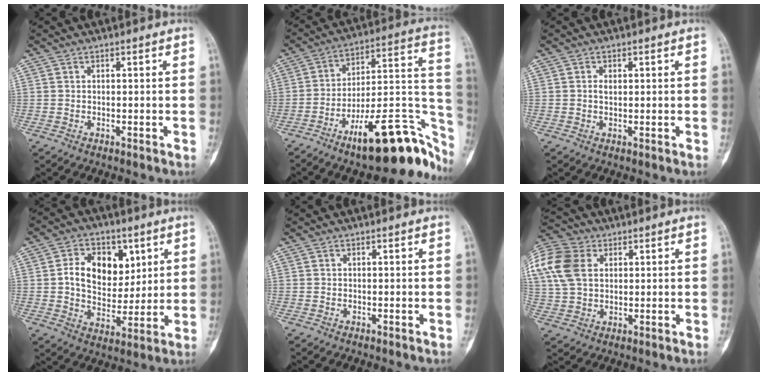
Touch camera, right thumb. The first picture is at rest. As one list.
[{"total": 24.4, "force": [-13.8, 7.7, 18.6], "torque": [-0.180, 0.107, -0.205]}, {"total": 1.3, "force": [0.3, 0.9, 0.9], "torque": [-0.014, 0.003, 0.005]}, {"total": 12.9, "force": [3.6, 9.2, 8.3], "torque": [-0.087, -0.008, 0.066]}, {"total": 0.0}, {"total": 15.0, "force": [4.3, 10.6, 9.7], "torque": [-0.222, 0.010, 0.079]}]